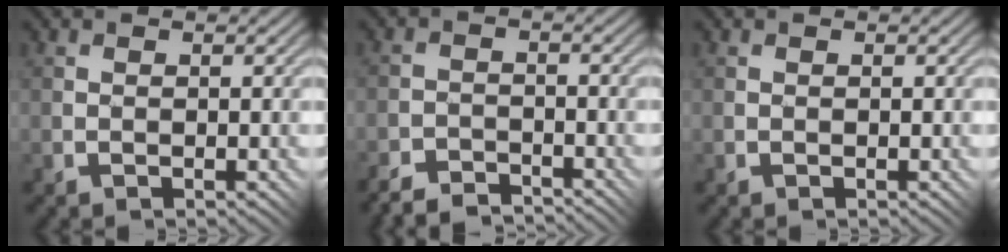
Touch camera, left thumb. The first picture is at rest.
{"total": 3.9, "force": [-3.9, 0.5, 0.4], "torque": [-0.002, 0.003, -0.080]}
{"total": 0.0}